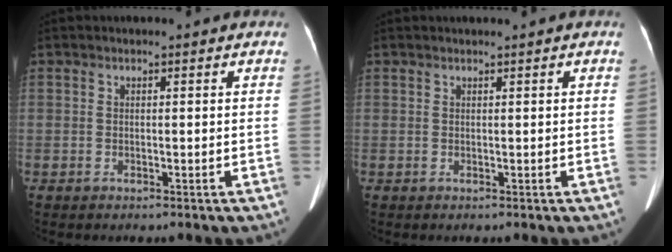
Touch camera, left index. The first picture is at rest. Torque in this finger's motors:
{"motor_torque": [-0.40, 0.16, -0.89, -0.10]}